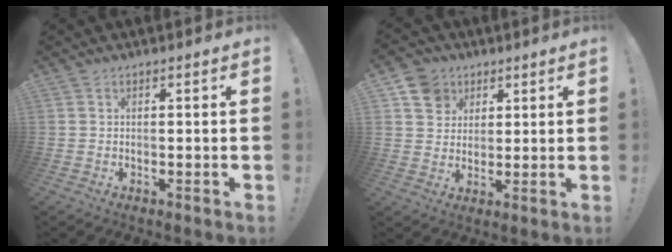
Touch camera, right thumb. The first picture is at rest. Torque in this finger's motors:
{"motor_torque": [0.08, 0.13, 0.55, 0.05, 0.08]}